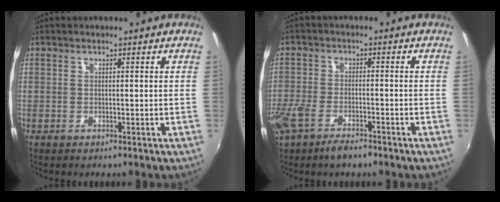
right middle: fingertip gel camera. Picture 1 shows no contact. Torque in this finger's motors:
{"motor_torque": [0.71, -0.51, 0.11, 0.10]}